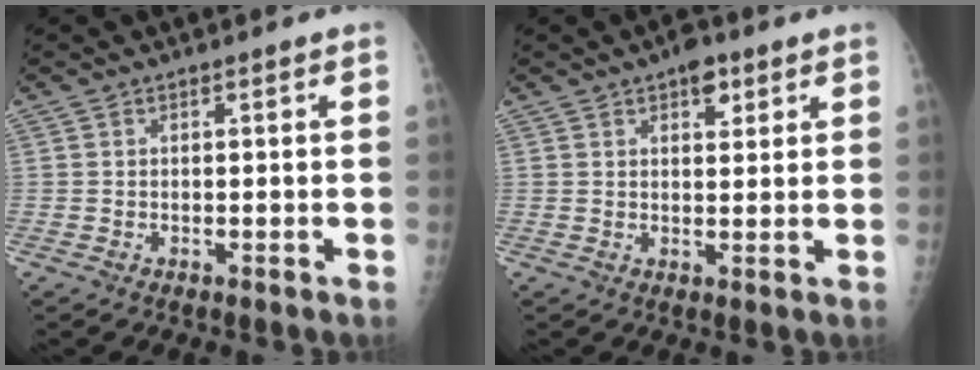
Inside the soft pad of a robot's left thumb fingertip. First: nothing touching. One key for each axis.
{"total": 4.6, "fx": 2.6, "fy": 2.4, "fz": 2.9, "tx": -0.022, "ty": -0.010, "tz": 0.035}